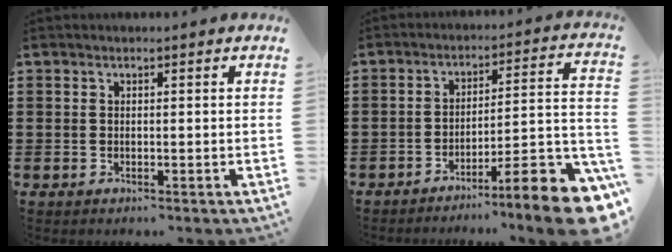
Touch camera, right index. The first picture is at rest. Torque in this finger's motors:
{"motor_torque": [2.14, 0.00, 1.05, 0.21]}